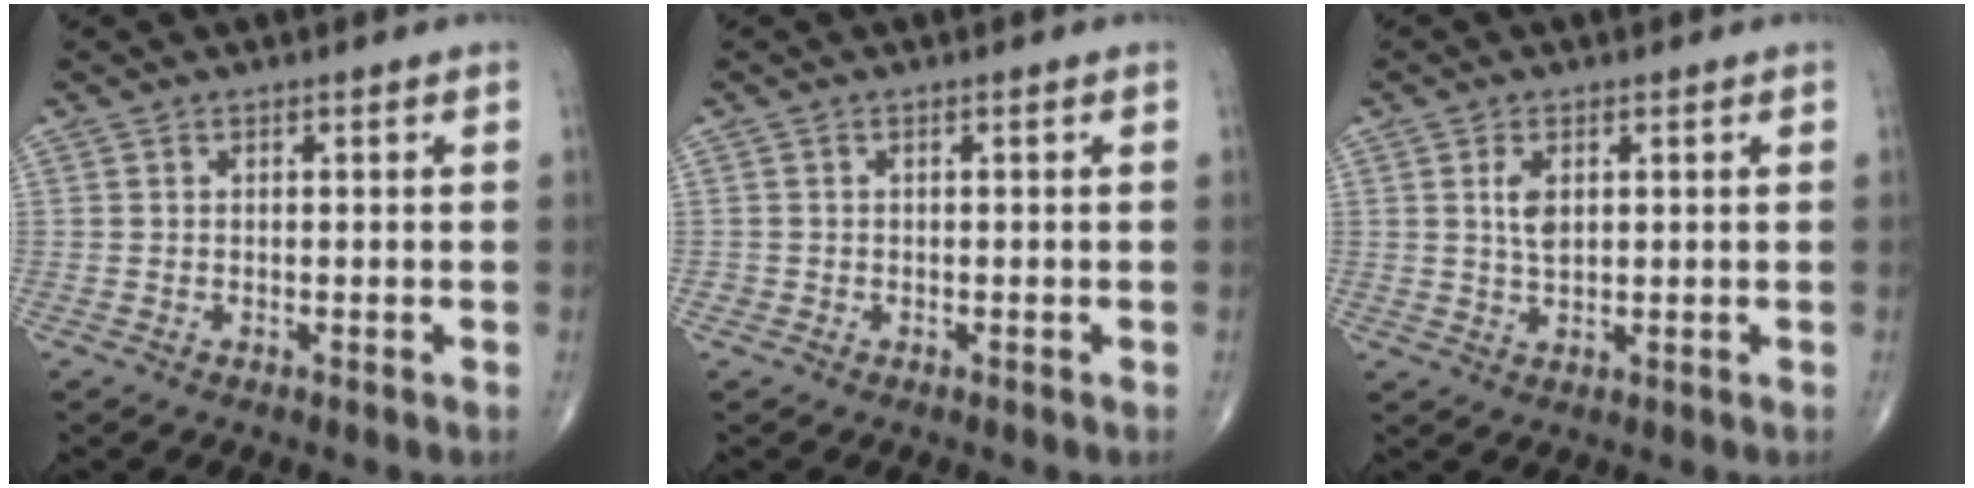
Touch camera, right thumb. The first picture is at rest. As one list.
[{"total": 0.6, "force": [-0.2, 0.6, 0.0], "torque": [0.002, 0.004, -0.005]}, {"total": 3.8, "force": [1.0, 2.0, 3.1], "torque": [-0.055, -0.006, 0.022]}]